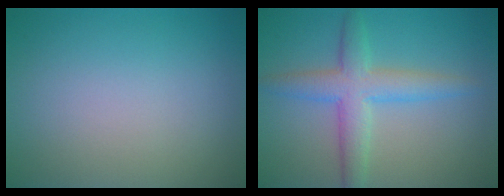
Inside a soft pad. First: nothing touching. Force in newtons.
{"total": 4.4, "press": 4.4, "slide": 0.1}